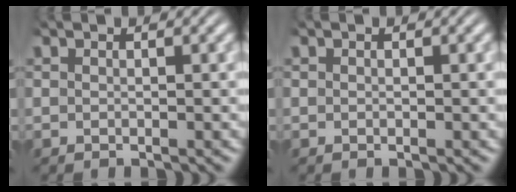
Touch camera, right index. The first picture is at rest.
{"total": 0.0}